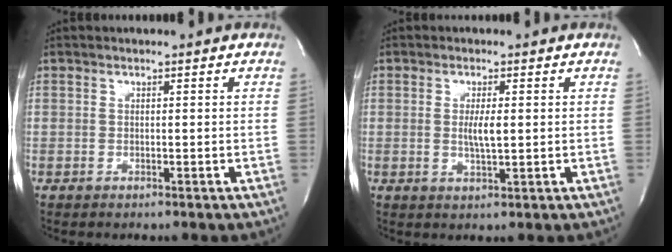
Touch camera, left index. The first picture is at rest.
{"total": 3.0, "force": [0.1, 0.5, 3.0], "torque": [-0.058, -0.006, 0.003]}